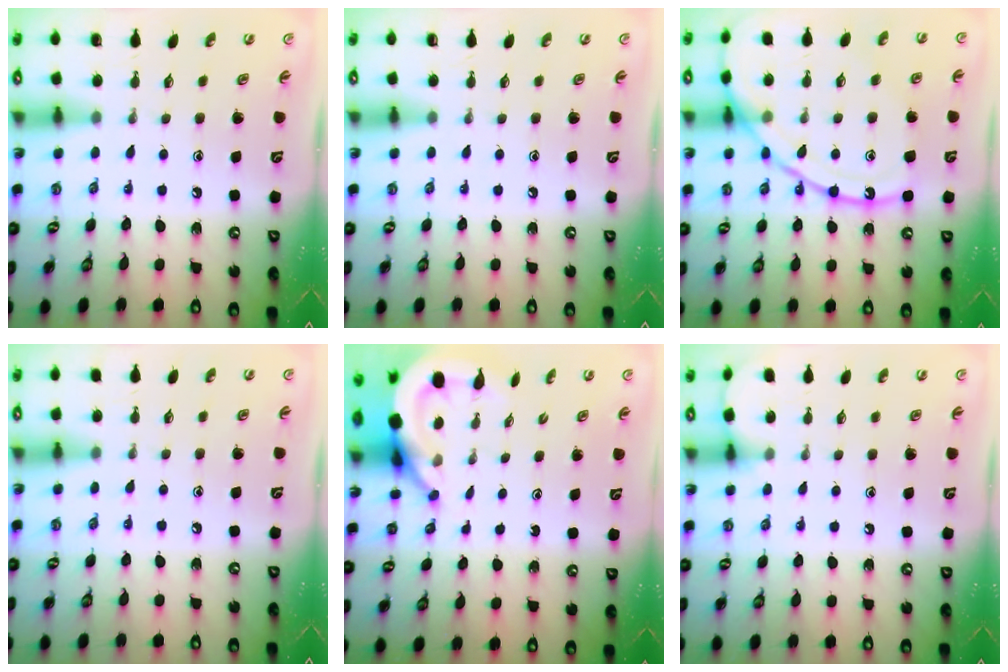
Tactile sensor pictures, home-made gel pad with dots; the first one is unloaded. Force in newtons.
{"total": 0.0}
{"total": 16.1, "press": 16.0, "slide": 1.6}
{"total": 3.5, "press": 3.5, "slide": 0.5}
{"total": 7.6, "press": 7.5, "slide": 1.1}
{"total": 3.8, "press": 3.8, "slide": 0.5}